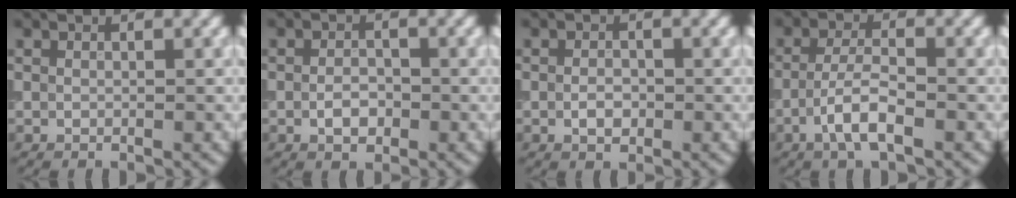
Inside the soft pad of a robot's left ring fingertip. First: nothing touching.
{"total": 2.1, "force": [-0.6, 1.3, 1.5], "torque": [-0.028, 0.002, -0.013]}
{"total": 1.7, "force": [-0.3, 1.1, 1.3], "torque": [-0.022, 0.002, -0.008]}
{"total": 3.7, "force": [-1.7, 1.0, 3.1], "torque": [-0.063, 0.006, -0.039]}